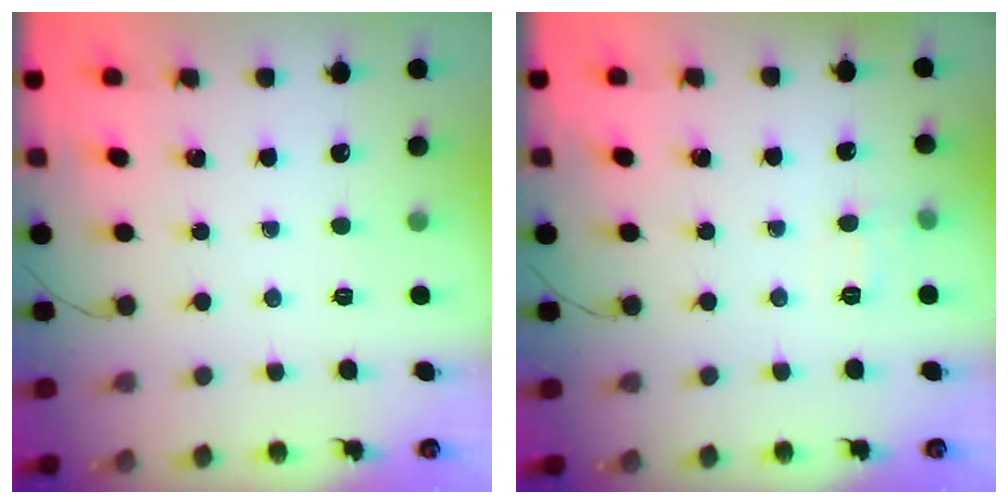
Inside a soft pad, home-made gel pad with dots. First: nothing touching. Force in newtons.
{"total": 5.8, "press": 5.7, "slide": 1.4}